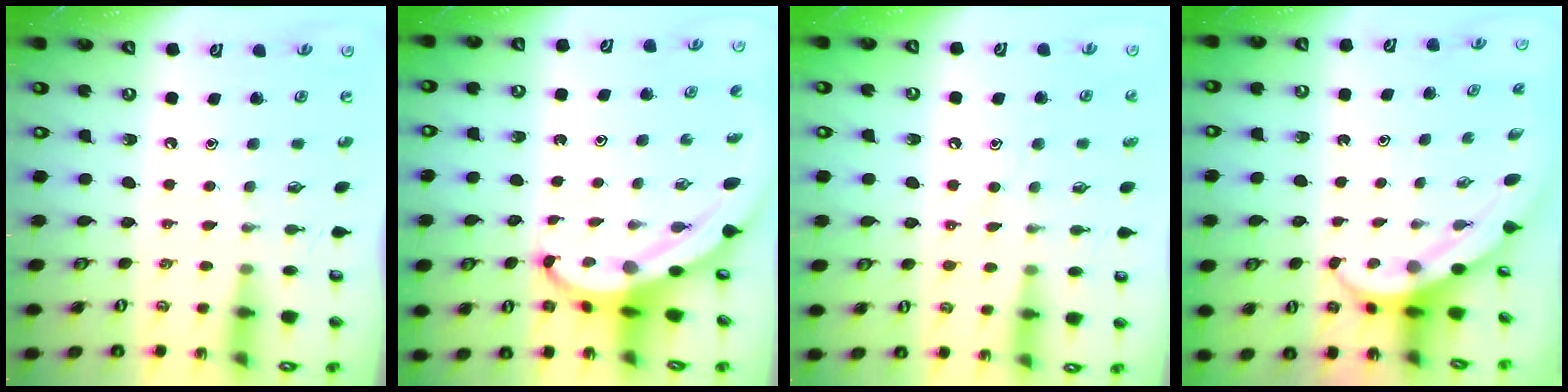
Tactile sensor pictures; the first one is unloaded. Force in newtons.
{"total": 6.8, "press": 6.8, "slide": 0.7}
{"total": 7.5, "press": 7.5, "slide": 0.7}
{"total": 4.5, "press": 4.5, "slide": 0.4}